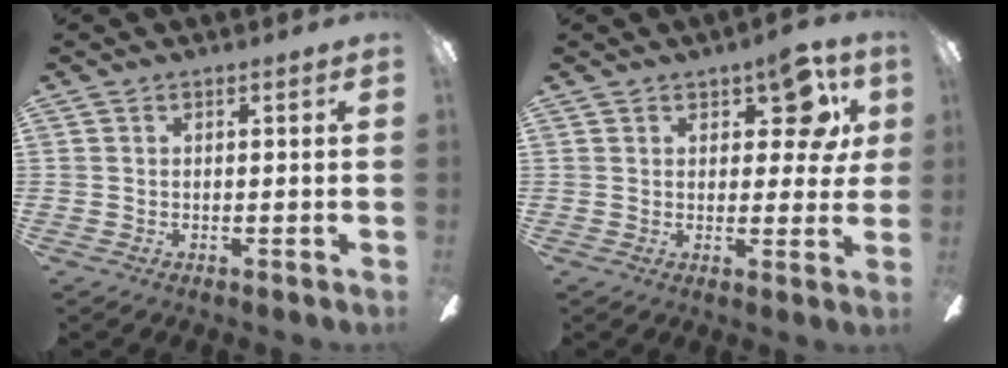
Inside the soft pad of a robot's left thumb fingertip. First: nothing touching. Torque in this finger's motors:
{"motor_torque": [0.17, 0.31, -0.20, 0.11, 0.03]}